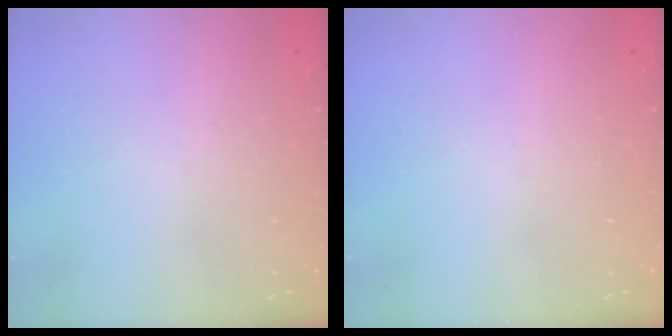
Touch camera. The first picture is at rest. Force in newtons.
{"total": 0.0}